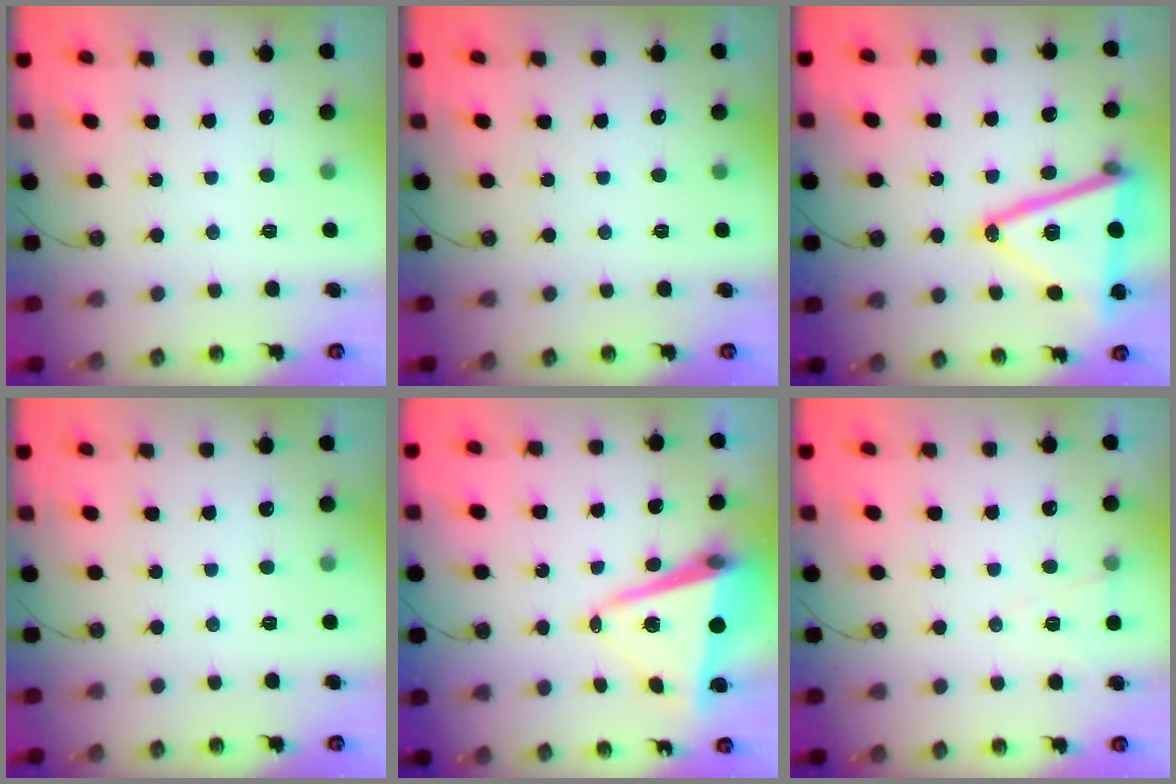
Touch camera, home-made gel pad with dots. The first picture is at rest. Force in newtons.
{"total": 0.0}
{"total": 21.2, "press": 20.9, "slide": 3.5}
{"total": 0.0}
{"total": 10.6, "press": 10.4, "slide": 1.9}
{"total": 5.0, "press": 2.7, "slide": 4.2}